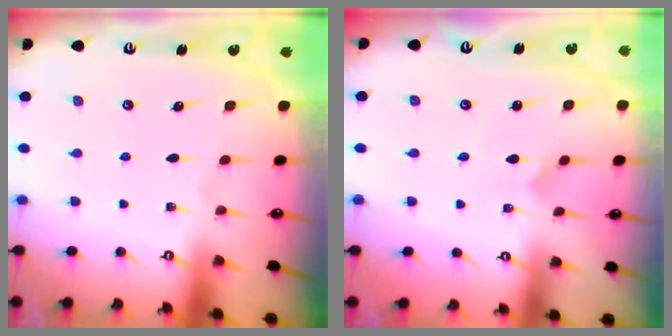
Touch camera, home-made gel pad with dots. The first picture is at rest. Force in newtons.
{"total": 1.0, "press": 1.0, "slide": 0.1}